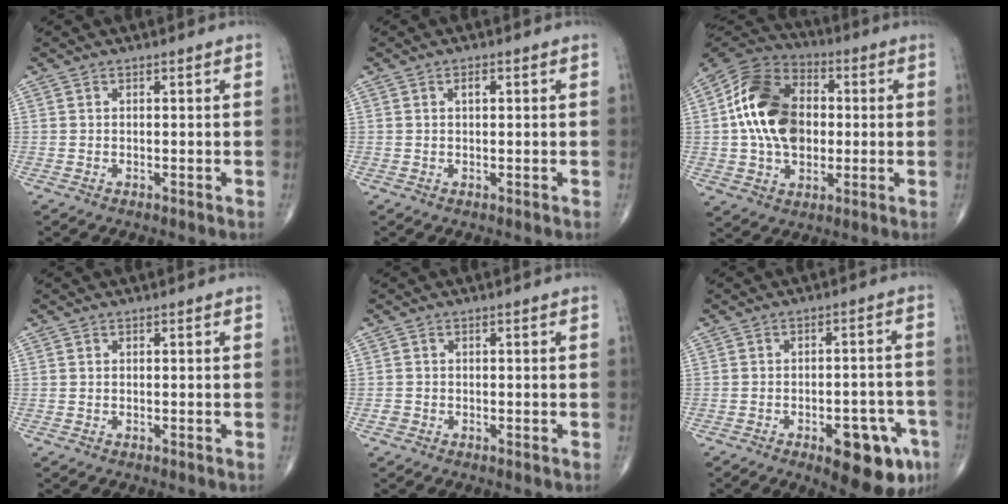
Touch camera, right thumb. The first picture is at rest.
{"total": 1.5, "force": [0.5, 0.7, 1.2], "torque": [-0.021, 0.002, 0.008]}
{"total": 18.3, "force": [0.9, 12.8, 13.0], "torque": [-0.213, 0.022, 0.009]}
{"total": 0.0}
{"total": 0.9, "force": [-0.4, 0.8, 0.2], "torque": [-0.004, 0.001, -0.012]}
{"total": 13.1, "force": [-6.2, 5.4, 10.2], "torque": [-0.101, 0.027, -0.072]}